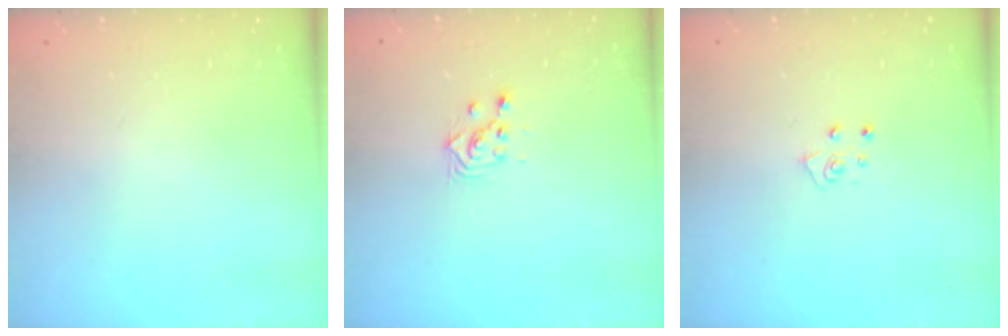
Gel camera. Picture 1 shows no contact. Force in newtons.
{"total": 2.8, "press": 2.8, "slide": 0.2}
{"total": 6.4, "press": 6.4, "slide": 0.6}